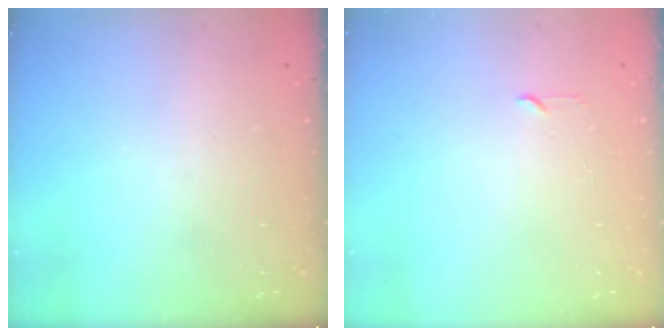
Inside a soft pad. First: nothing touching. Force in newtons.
{"total": 2.3, "press": 2.2, "slide": 0.3}